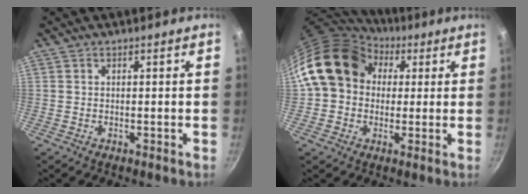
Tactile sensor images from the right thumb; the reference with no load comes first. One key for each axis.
{"total": 15.6, "fx": 4.5, "fy": 12.6, "fz": 8.1, "tx": -0.120, "ty": 0.024, "tz": 0.067}